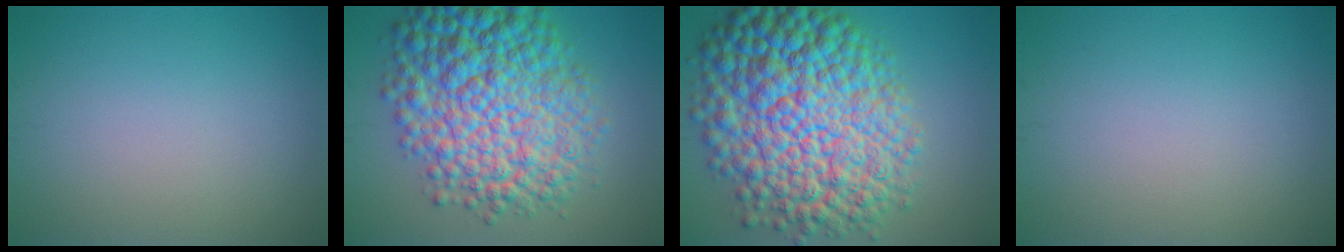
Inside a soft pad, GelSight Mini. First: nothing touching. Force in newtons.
{"total": 12.5, "press": 12.5, "slide": 0.2}
{"total": 15.6, "press": 15.6, "slide": 0.2}
{"total": 0.0}